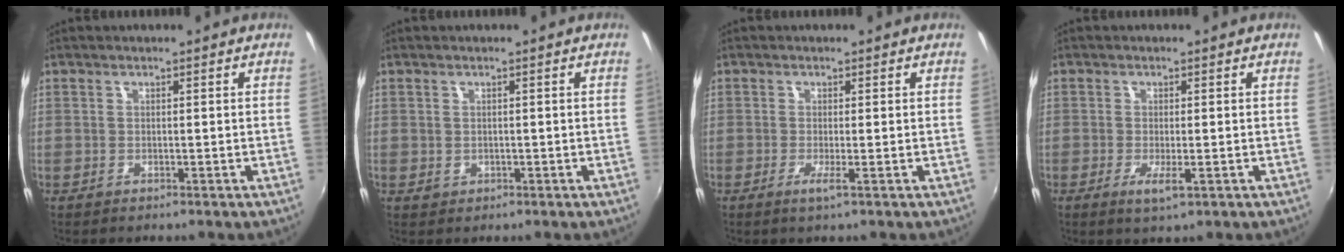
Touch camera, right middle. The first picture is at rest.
{"total": 1.1, "force": [-0.1, 1.0, 0.4], "torque": [-0.003, -0.002, -0.001]}
{"total": 1.6, "force": [-0.7, -0.4, 1.4], "torque": [-0.031, -0.006, -0.015]}
{"total": 3.1, "force": [-1.1, 0.5, 2.8], "torque": [-0.058, -0.011, -0.020]}